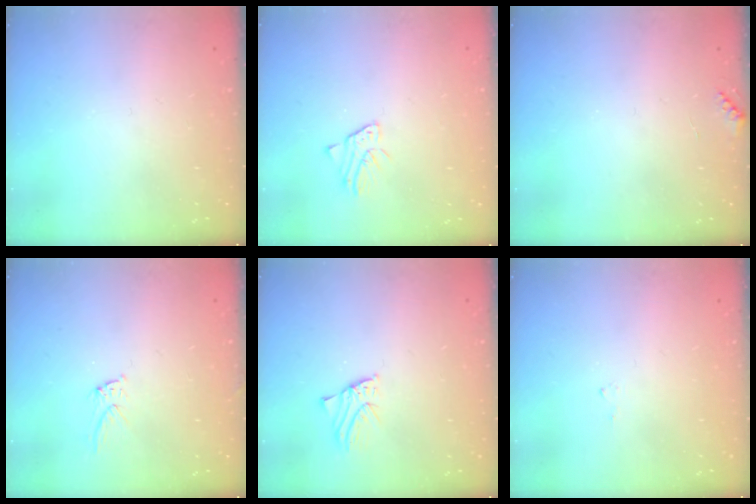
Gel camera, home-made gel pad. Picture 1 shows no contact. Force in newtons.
{"total": 1.6, "press": 1.6, "slide": 0.2}
{"total": 4.8, "press": 4.8, "slide": 0.6}
{"total": 6.2, "press": 6.2, "slide": 0.4}
{"total": 0.9, "press": 0.9, "slide": 0.1}
{"total": 3.0, "press": 3.0, "slide": 0.1}